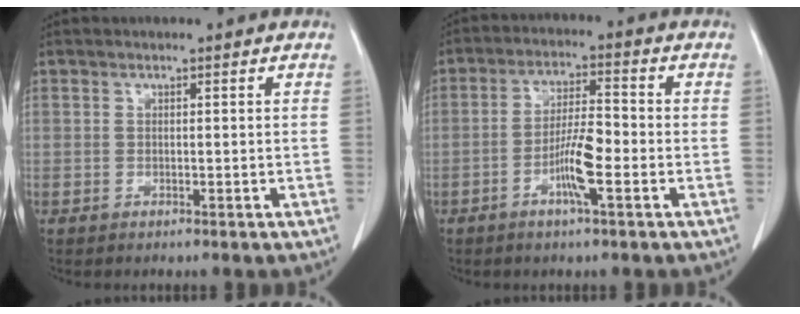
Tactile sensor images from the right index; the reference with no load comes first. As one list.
[{"total": 6.8, "force": [-2.5, 0.7, 6.3], "torque": [-0.121, 0.001, -0.048]}]